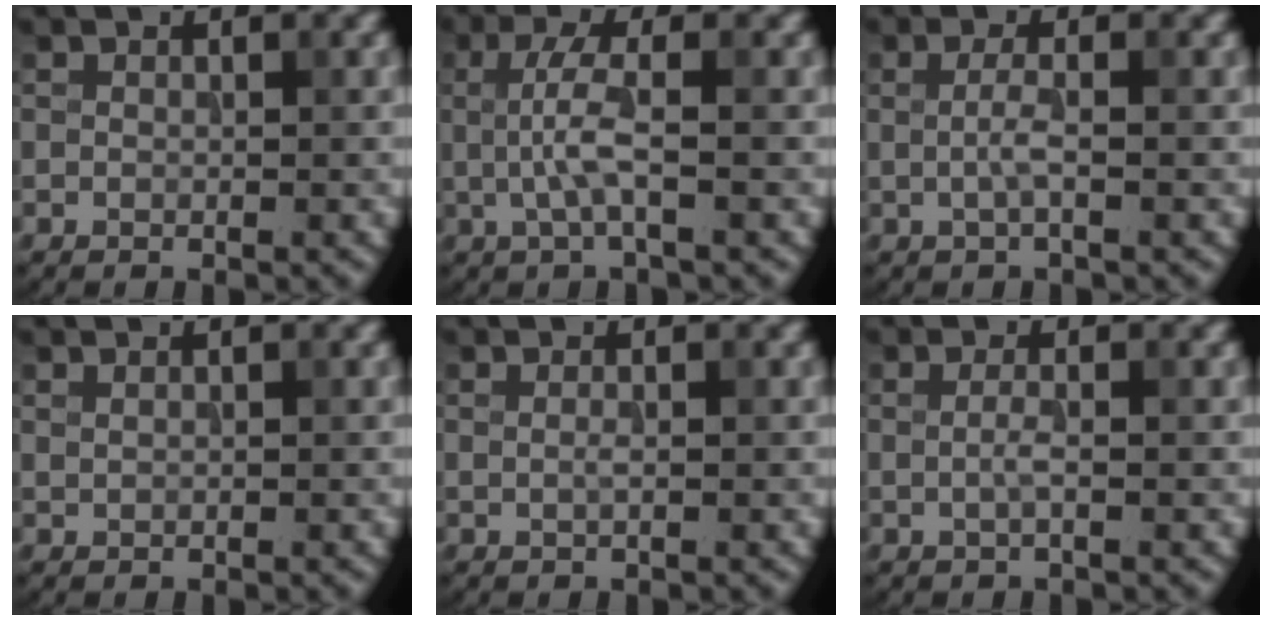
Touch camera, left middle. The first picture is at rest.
{"total": 3.2, "force": [-0.3, 0.6, 3.1], "torque": [-0.073, 0.001, -0.006]}
{"total": 1.6, "force": [-0.2, 0.2, 1.6], "torque": [-0.038, -0.001, -0.006]}
{"total": 0.5, "force": [0.4, 0.2, 0.3], "torque": [-0.005, -0.004, 0.001]}
{"total": 0.6, "force": [-0.1, 0.1, 0.5], "torque": [-0.012, 0.001, -0.003]}
{"total": 1.0, "force": [-0.2, 0.1, 1.0], "torque": [-0.026, -0.002, -0.006]}